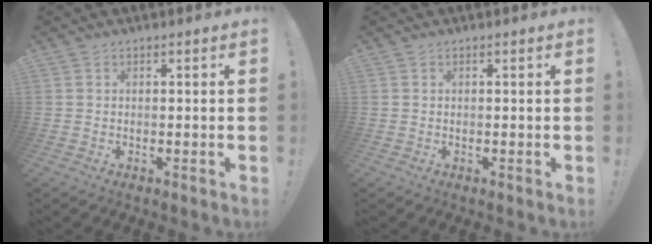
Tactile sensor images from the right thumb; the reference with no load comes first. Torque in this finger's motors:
{"motor_torque": [-0.06, -0.06, -0.13, 0.13, 0.00]}